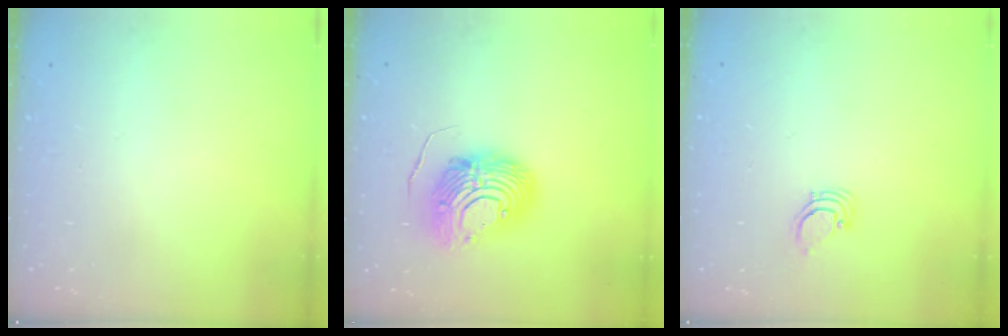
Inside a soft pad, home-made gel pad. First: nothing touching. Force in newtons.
{"total": 12.2, "press": 12.2, "slide": 1.2}
{"total": 1.9, "press": 1.9, "slide": 0.1}